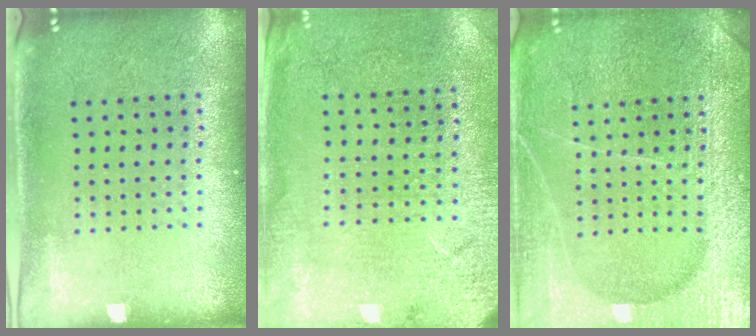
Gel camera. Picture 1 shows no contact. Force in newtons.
{"total": 2.6, "press": 2.6, "slide": 0.4}
{"total": 6.7, "press": 6.6, "slide": 0.9}